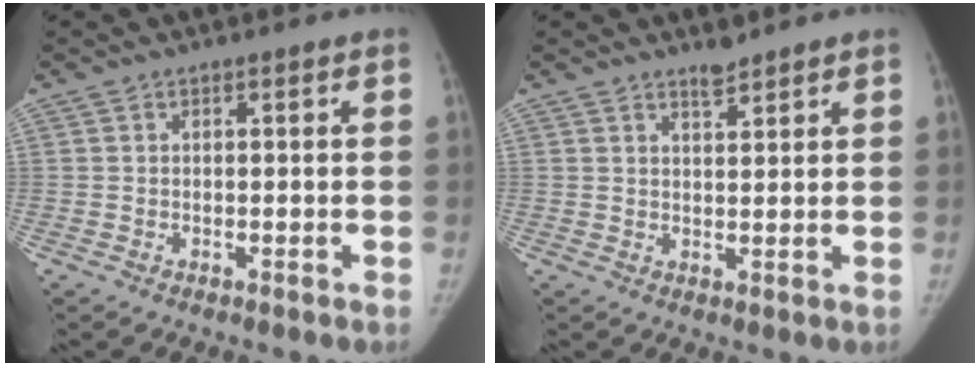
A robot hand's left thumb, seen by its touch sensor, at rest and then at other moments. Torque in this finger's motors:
{"motor_torque": [0.27, -0.13, 0.60, -0.45, 0.06]}